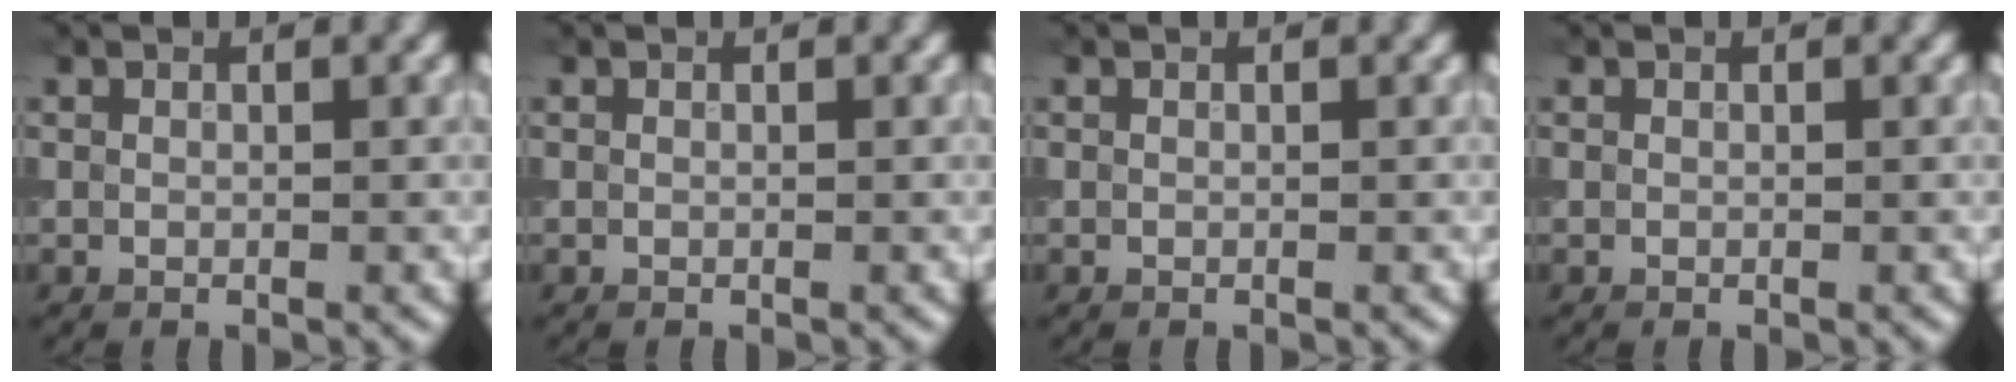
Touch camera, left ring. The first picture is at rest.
{"total": 0.0}
{"total": 0.0}
{"total": 0.0}